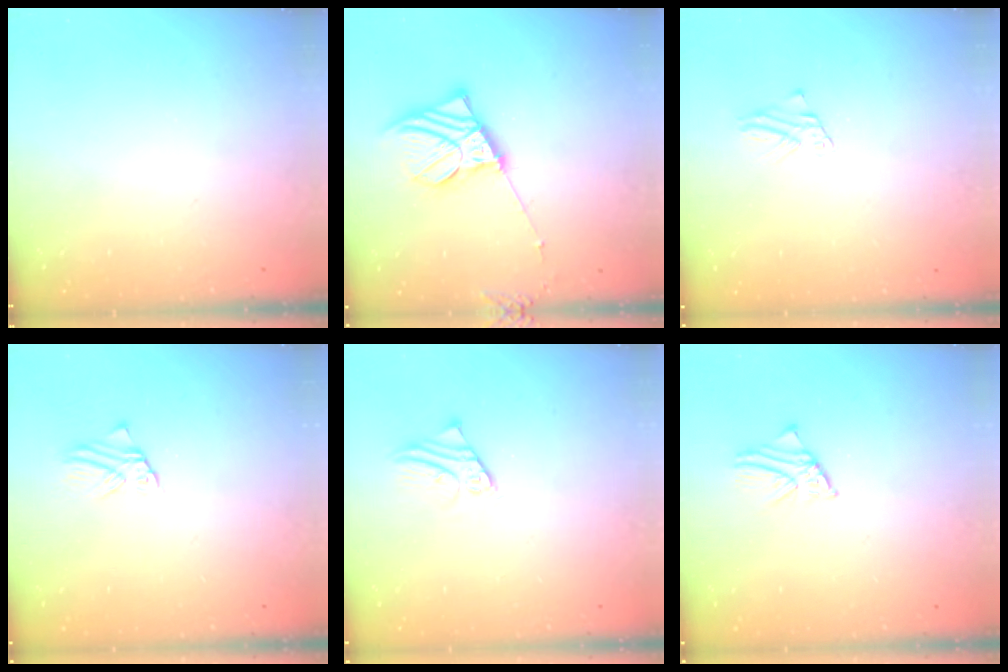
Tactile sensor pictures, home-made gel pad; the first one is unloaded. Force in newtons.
{"total": 10.2, "press": 10.0, "slide": 2.1}
{"total": 1.6, "press": 1.6, "slide": 0.1}
{"total": 1.3, "press": 1.3, "slide": 0.0}
{"total": 2.1, "press": 2.1, "slide": 0.1}
{"total": 1.7, "press": 1.7, "slide": 0.2}